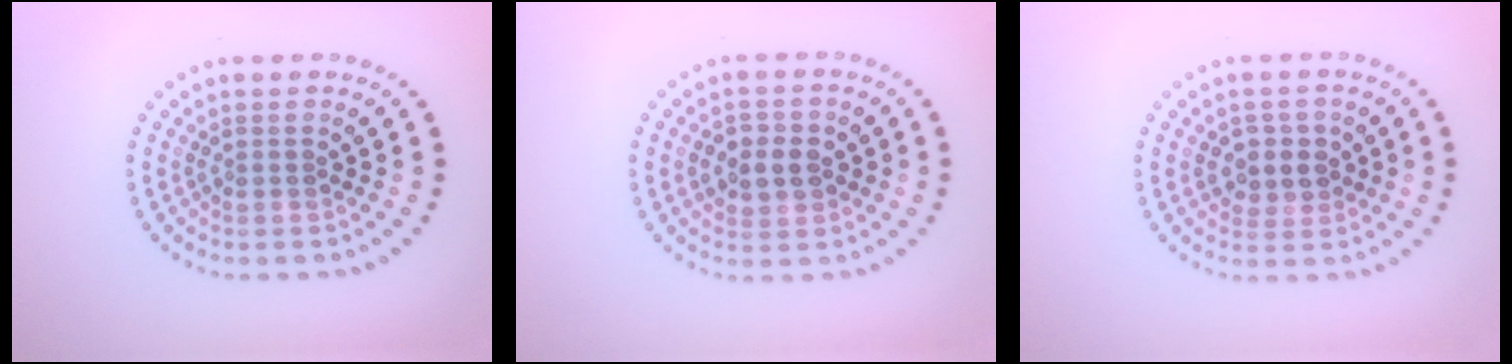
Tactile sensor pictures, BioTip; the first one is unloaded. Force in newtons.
{"total": 2.8, "press": 2.7, "slide": 0.3}
{"total": 2.6, "press": 2.4, "slide": 1.0}